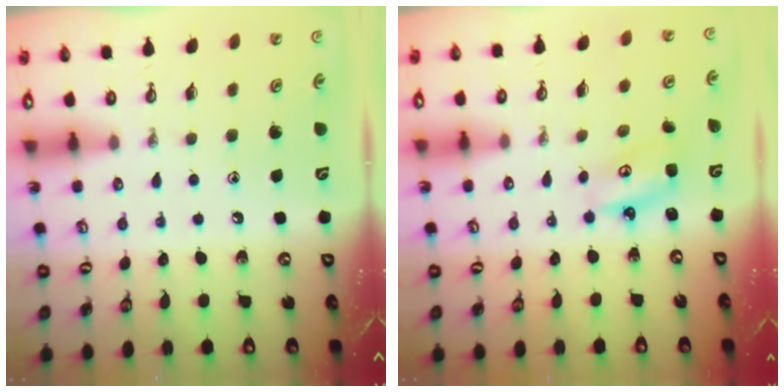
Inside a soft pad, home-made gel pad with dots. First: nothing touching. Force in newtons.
{"total": 3.3, "press": 3.3, "slide": 0.3}